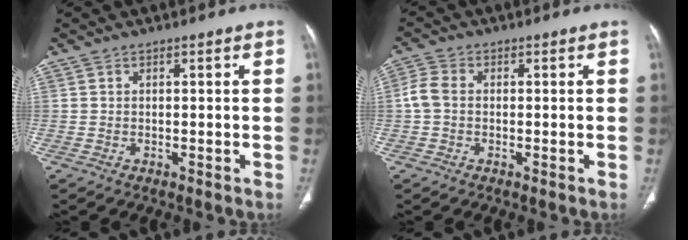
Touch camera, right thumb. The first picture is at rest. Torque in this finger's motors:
{"motor_torque": [-0.15, 0.15, 0.20, -0.19, 0.15]}